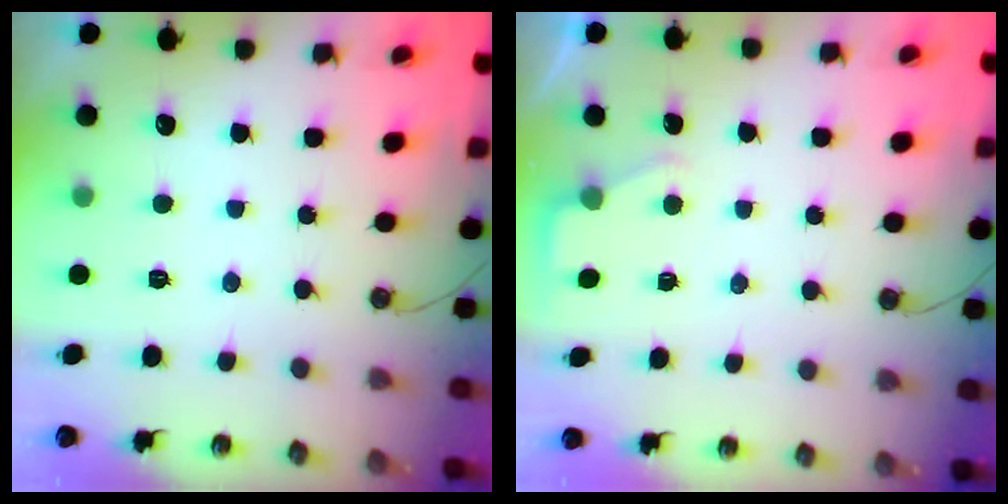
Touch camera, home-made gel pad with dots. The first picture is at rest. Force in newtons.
{"total": 2.4, "press": 2.4, "slide": 0.4}